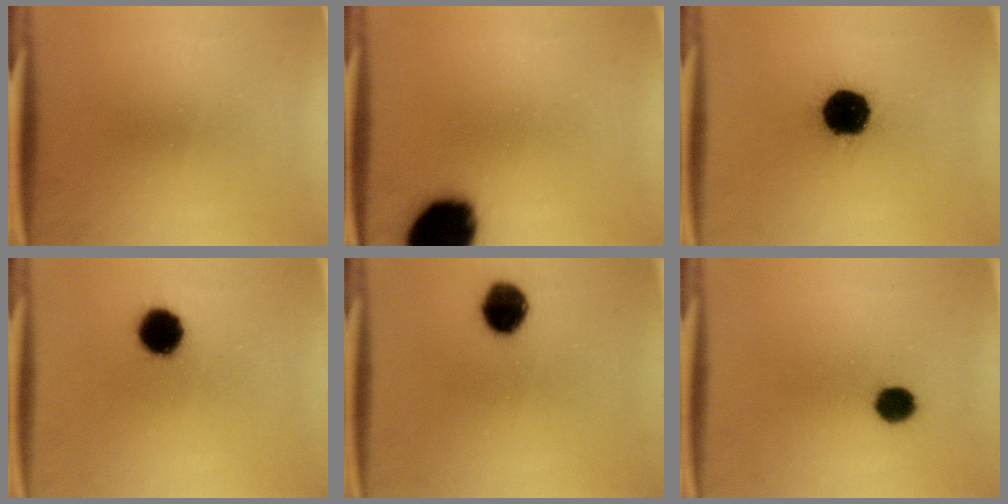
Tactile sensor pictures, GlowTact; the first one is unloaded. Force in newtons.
{"total": 19.1}
{"total": 16.9}
{"total": 9.3}
{"total": 9.0}
{"total": 4.9}